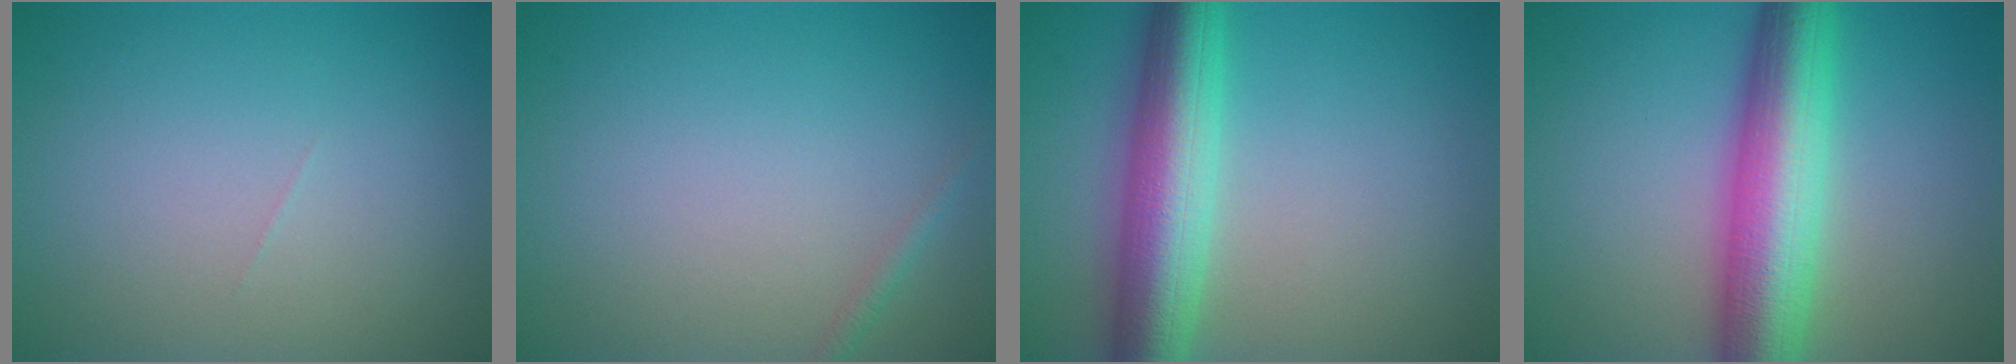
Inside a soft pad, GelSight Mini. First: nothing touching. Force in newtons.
{"total": 0.8, "press": 0.7, "slide": 0.1}
{"total": 8.0, "press": 8.0, "slide": 0.3}
{"total": 9.4, "press": 9.4, "slide": 0.4}